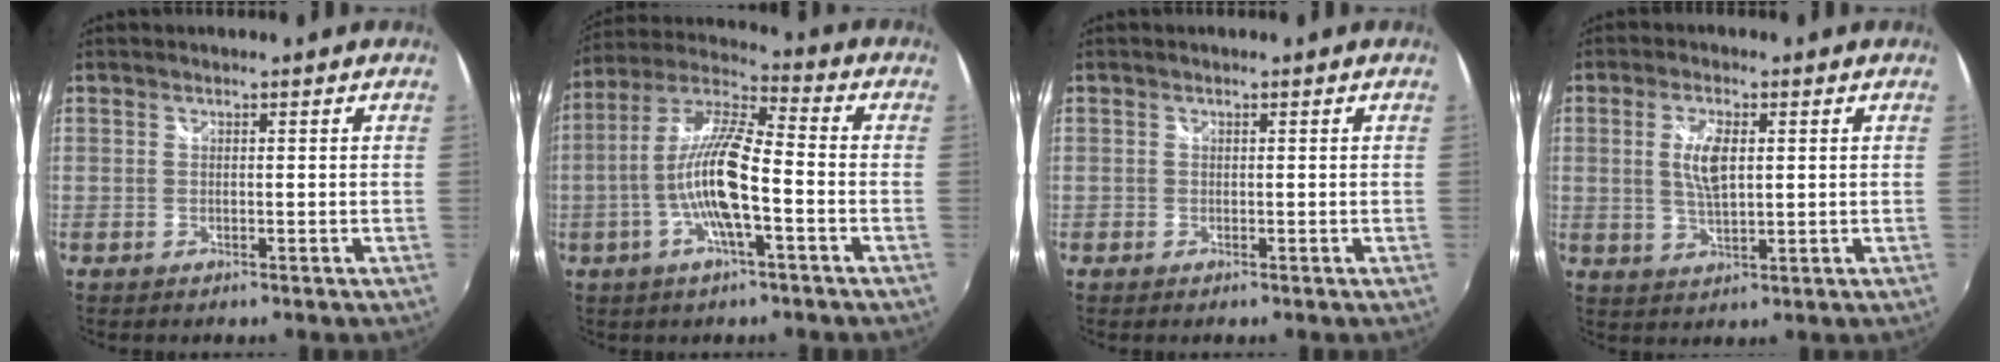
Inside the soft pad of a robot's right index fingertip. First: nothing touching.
{"total": 13.1, "force": [-3.7, 2.4, 12.3], "torque": [-0.238, 0.001, -0.068]}
{"total": 0.6, "force": [-0.3, 0.5, 0.0], "torque": [0.000, 0.001, -0.005]}
{"total": 5.9, "force": [1.0, 2.4, 5.3], "torque": [-0.102, 0.001, 0.020]}